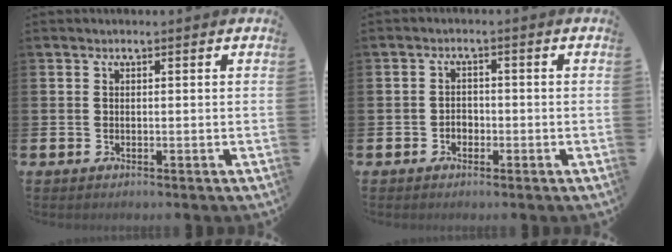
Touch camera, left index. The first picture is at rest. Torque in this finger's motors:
{"motor_torque": [0.00, 0.11, 0.01, 0.00]}